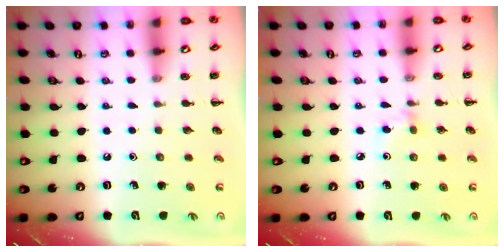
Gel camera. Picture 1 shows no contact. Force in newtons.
{"total": 3.7, "press": 3.5, "slide": 1.2}